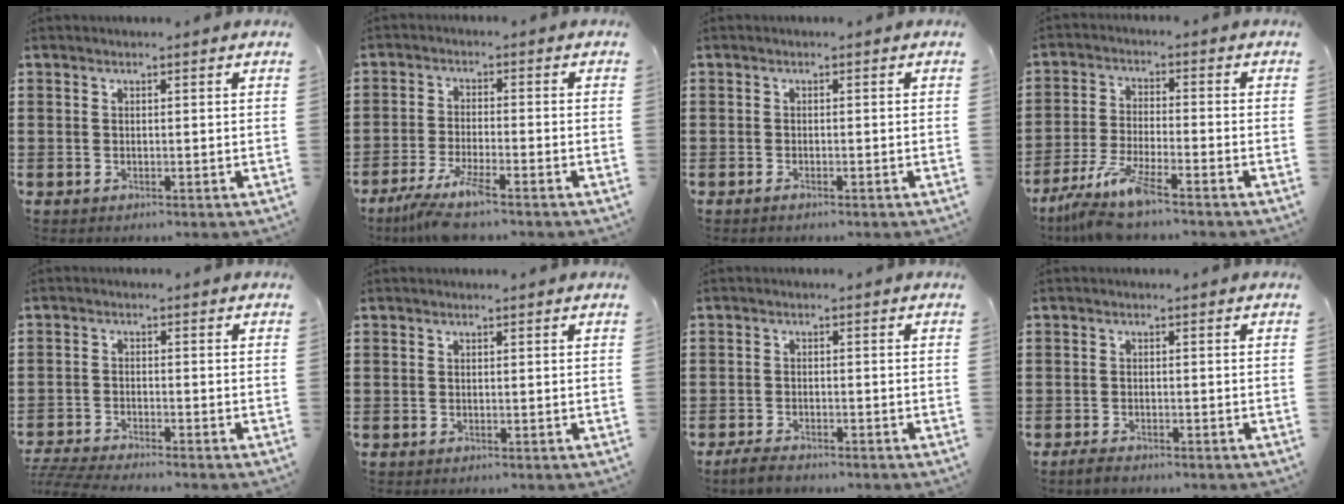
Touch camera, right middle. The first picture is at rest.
{"total": 5.6, "force": [-4.3, -0.1, 3.6], "torque": [-0.086, -0.021, -0.083]}
{"total": 0.6, "force": [-0.4, 0.0, 0.5], "torque": [-0.011, -0.005, -0.006]}
{"total": 8.0, "force": [-6.3, 0.2, 4.9], "torque": [-0.115, -0.022, -0.124]}
{"total": 3.9, "force": [-3.8, 0.0, 0.9], "torque": [-0.029, -0.009, -0.080]}
{"total": 0.0}
{"total": 2.6, "force": [-2.4, 0.8, 0.9], "torque": [-0.025, 0.005, -0.051]}
{"total": 1.6, "force": [-1.4, 0.6, 0.6], "torque": [-0.021, 0.001, -0.031]}